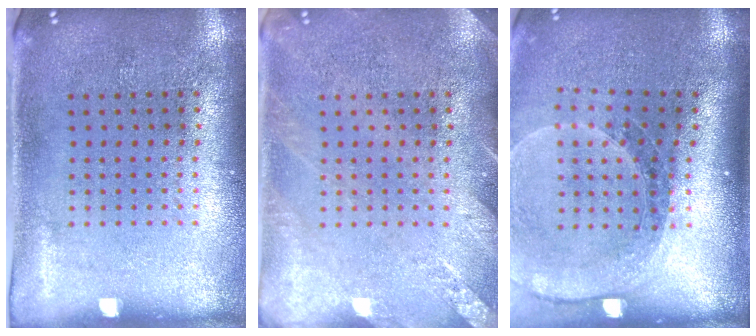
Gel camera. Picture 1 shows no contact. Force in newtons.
{"total": 2.1, "press": 2.1, "slide": 0.2}
{"total": 1.8, "press": 1.7, "slide": 0.6}